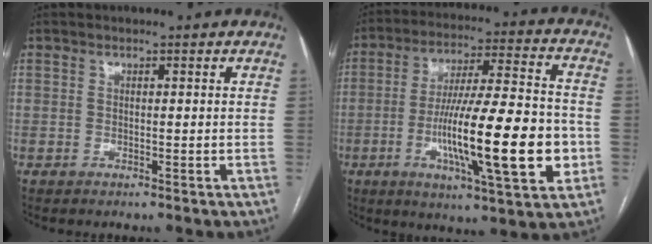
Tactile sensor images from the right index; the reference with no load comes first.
{"total": 20.0, "force": [-4.5, 2.5, 19.4], "torque": [-0.311, -0.003, -0.068]}